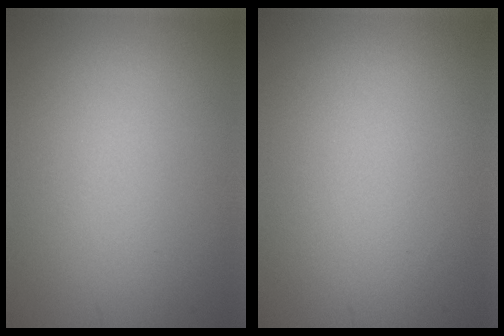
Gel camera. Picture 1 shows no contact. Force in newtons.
{"total": 0.0}